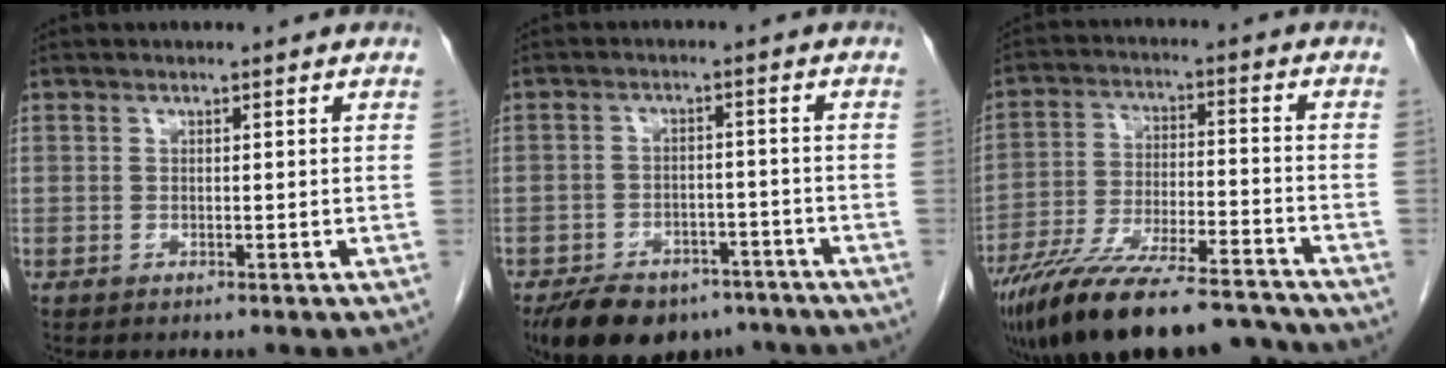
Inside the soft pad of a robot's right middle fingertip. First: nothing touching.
{"total": 12.5, "force": [-9.3, 6.4, 5.4], "torque": [-0.089, -0.001, -0.138]}
{"total": 19.9, "force": [-17.0, 3.4, 9.6], "torque": [-0.164, -0.018, -0.279]}